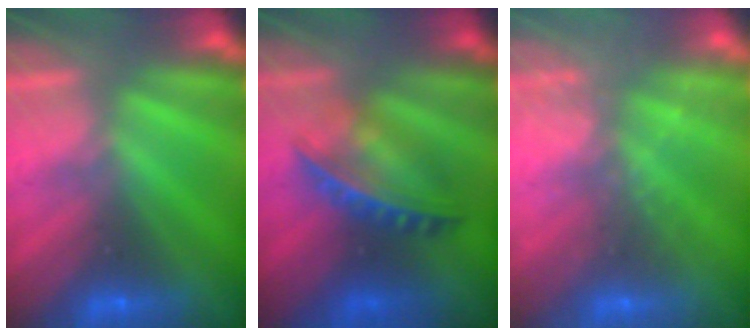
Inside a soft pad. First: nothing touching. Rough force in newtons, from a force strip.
{"total": 8.5}
{"total": 2.1}